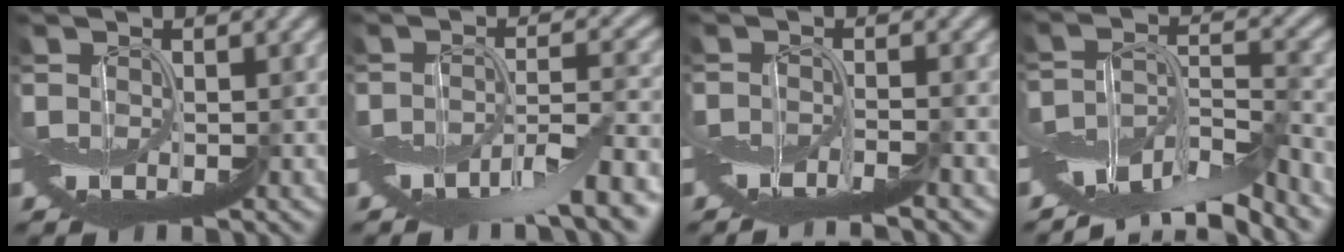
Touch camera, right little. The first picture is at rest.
{"total": 7.1, "force": [-3.7, 2.3, 5.6], "torque": [-0.090, -0.007, -0.063]}
{"total": 4.3, "force": [-3.2, 0.5, 2.9], "torque": [-0.043, -0.005, -0.061]}
{"total": 10.3, "force": [-8.0, 3.2, 5.6], "torque": [-0.097, -0.001, -0.132]}